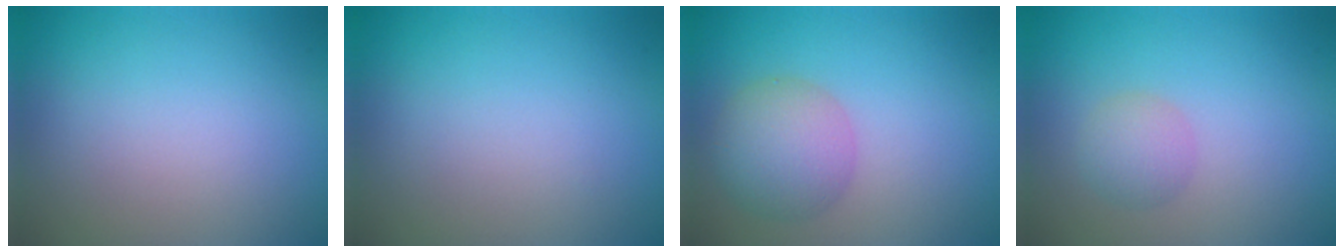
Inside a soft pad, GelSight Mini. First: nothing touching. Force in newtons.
{"total": 0.0}
{"total": 4.4, "press": 4.4, "slide": 0.2}
{"total": 2.1, "press": 2.1, "slide": 0.1}